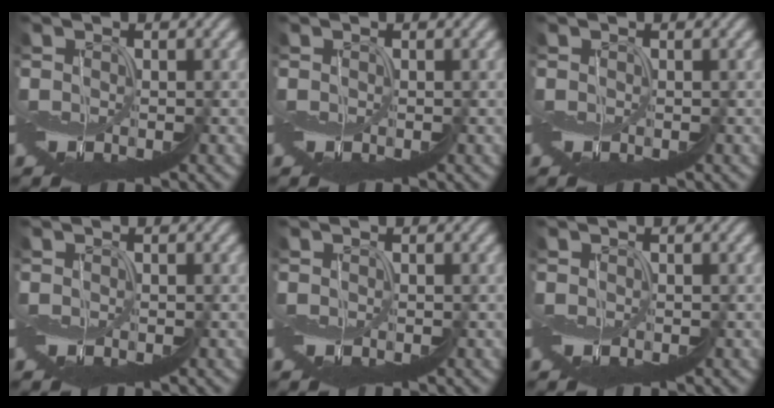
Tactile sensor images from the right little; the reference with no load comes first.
{"total": 0.0}
{"total": 0.0}
{"total": 0.0}
{"total": 0.0}
{"total": 0.0}